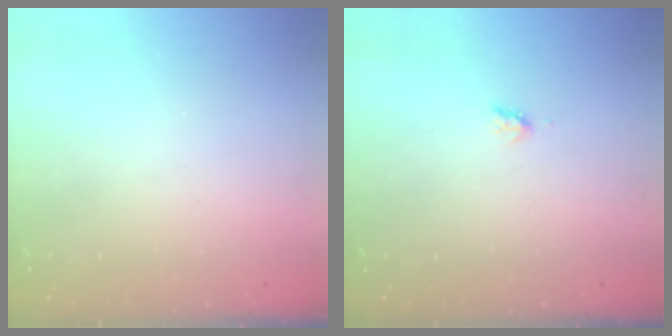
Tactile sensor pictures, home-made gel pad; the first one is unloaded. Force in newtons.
{"total": 2.4, "press": 2.4, "slide": 0.4}